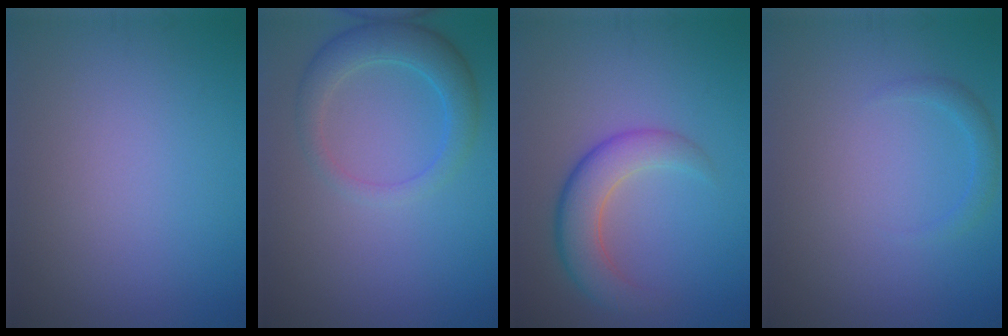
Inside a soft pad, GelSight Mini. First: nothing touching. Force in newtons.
{"total": 3.8, "press": 3.8, "slide": 0.2}
{"total": 4.9, "press": 4.9, "slide": 0.2}
{"total": 1.3, "press": 1.3, "slide": 0.1}